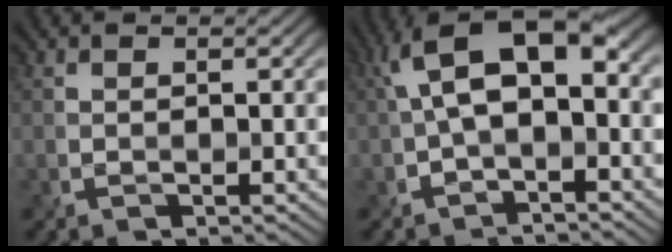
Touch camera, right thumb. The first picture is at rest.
{"total": 9.3, "force": [0.9, 4.7, 8.0], "torque": [-0.154, 0.015, 0.009]}